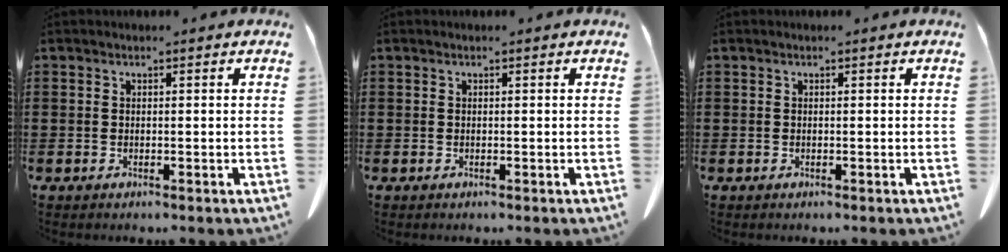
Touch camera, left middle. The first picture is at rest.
{"total": 0.0}
{"total": 0.0}